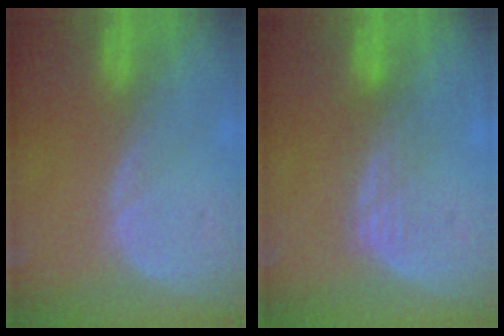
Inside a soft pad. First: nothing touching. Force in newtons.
{"total": 3.1, "press": 2.6, "slide": 1.6}